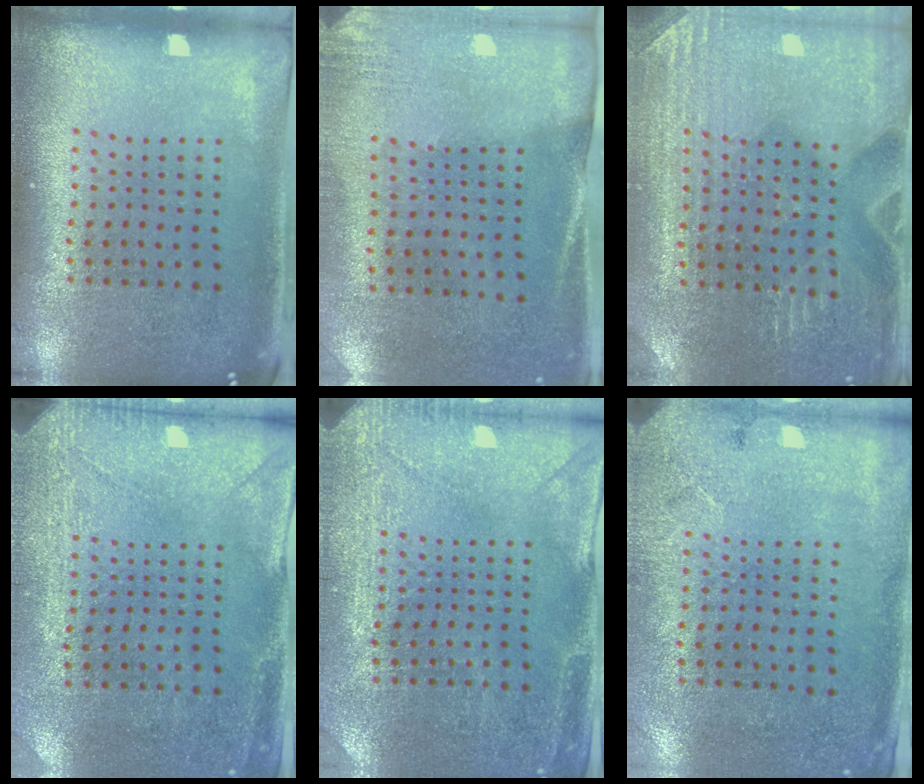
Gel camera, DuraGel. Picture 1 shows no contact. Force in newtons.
{"total": 2.6, "press": 2.3, "slide": 1.3}
{"total": 3.2, "press": 3.1, "slide": 0.4}
{"total": 2.9, "press": 2.3, "slide": 1.8}
{"total": 2.9, "press": 2.8, "slide": 0.7}
{"total": 2.7, "press": 2.2, "slide": 1.6}